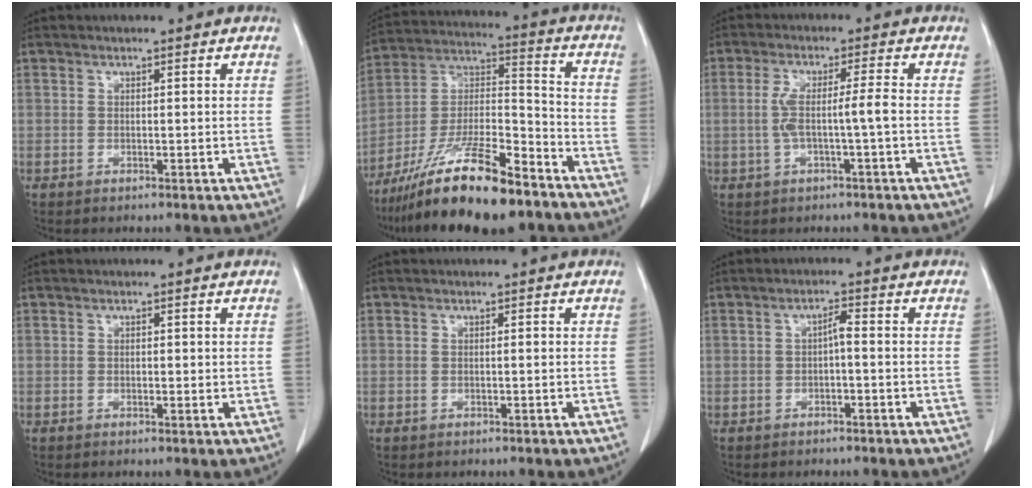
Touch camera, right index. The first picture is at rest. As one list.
[{"total": 19.5, "force": [-13.6, 3.8, 13.5], "torque": [-0.258, -0.011, -0.239]}, {"total": 4.8, "force": [-0.6, -0.3, 4.8], "torque": [-0.099, 0.016, -0.006]}, {"total": 1.0, "force": [0.2, 0.5, 0.8], "torque": [-0.015, -0.001, 0.004]}, {"total": 0.5, "force": [0.1, 0.1, 0.5], "torque": [-0.010, 0.002, 0.005]}, {"total": 1.9, "force": [-0.4, 0.3, 1.9], "torque": [-0.033, 0.006, -0.005]}]